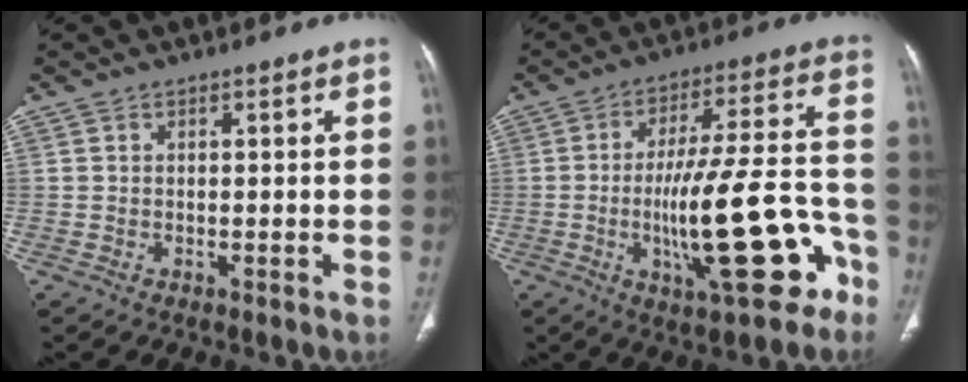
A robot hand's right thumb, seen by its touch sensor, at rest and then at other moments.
{"total": 20.3, "force": [-7.0, 6.0, 18.0], "torque": [-0.272, 0.042, -0.097]}